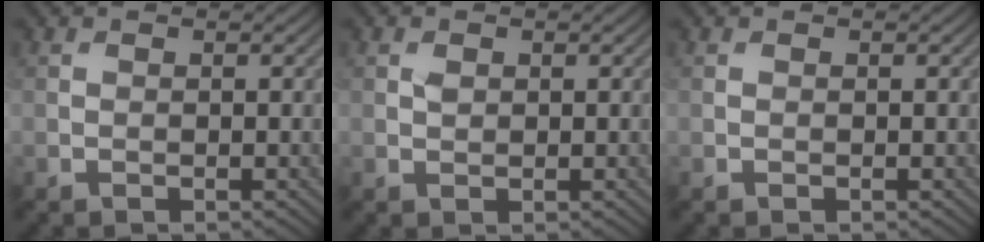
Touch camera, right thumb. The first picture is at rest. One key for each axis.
{"total": 0.9, "fx": 0.3, "fy": 0.7, "fz": 0.5, "tx": -0.012, "ty": -0.001, "tz": 0.007}
{"total": 0.0}